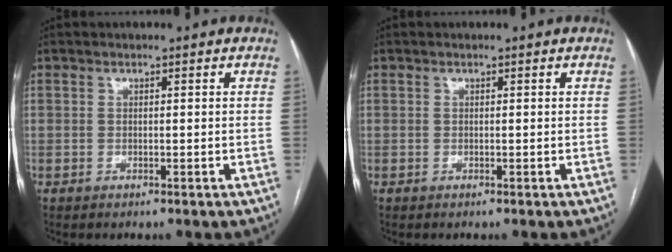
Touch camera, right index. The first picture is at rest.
{"total": 0.0}